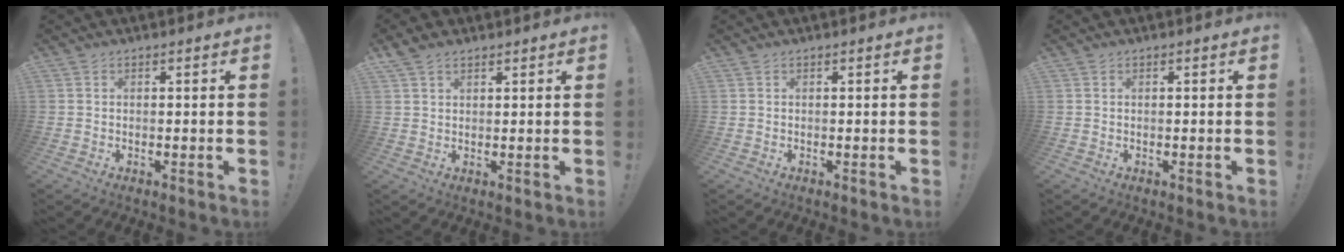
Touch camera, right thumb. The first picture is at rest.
{"total": 3.4, "force": [2.6, 1.8, 1.4], "torque": [-0.031, -0.008, 0.051]}
{"total": 0.0}
{"total": 0.0}